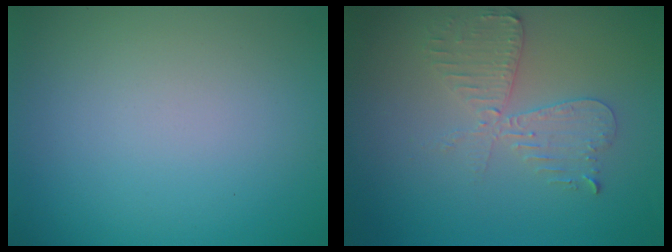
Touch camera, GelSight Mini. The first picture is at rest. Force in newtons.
{"total": 2.6, "press": 2.5, "slide": 0.5}